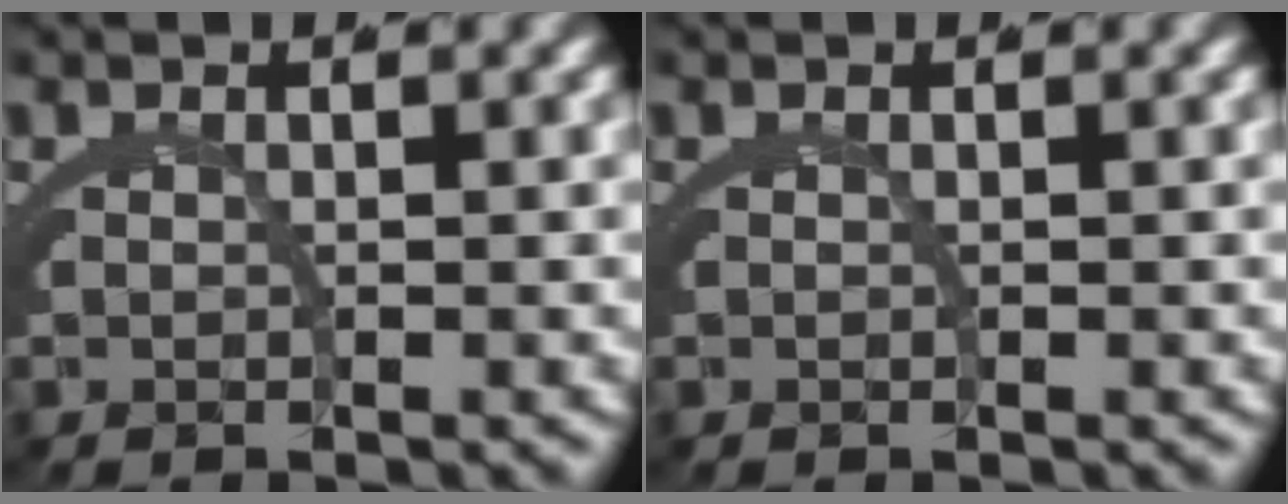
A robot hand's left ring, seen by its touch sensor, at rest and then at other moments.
{"total": 0.0}